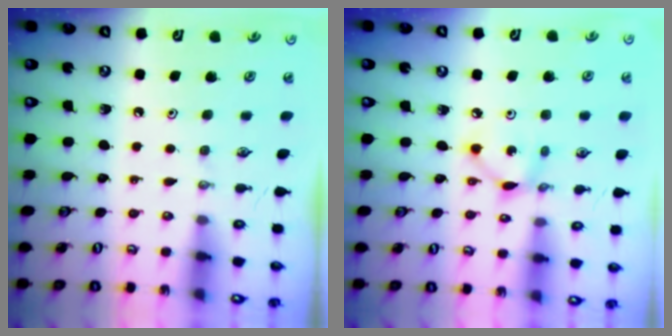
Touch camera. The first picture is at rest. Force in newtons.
{"total": 4.5, "press": 4.5, "slide": 0.2}